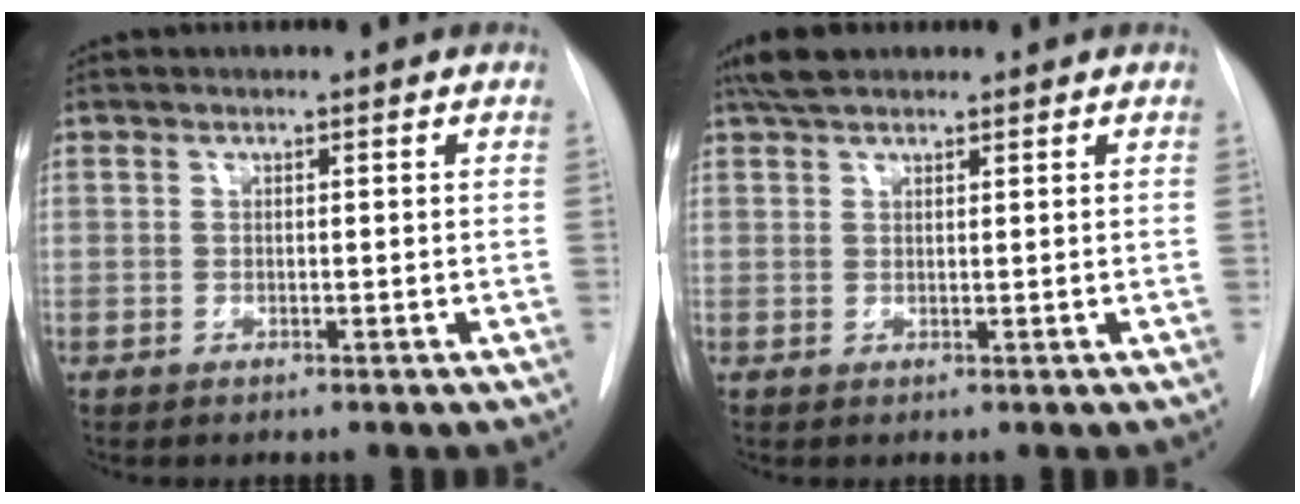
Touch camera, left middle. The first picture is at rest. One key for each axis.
{"total": 3.7, "fx": 3.1, "fy": 1.4, "fz": 1.6, "tx": -0.036, "ty": 0.016, "tz": 0.057}